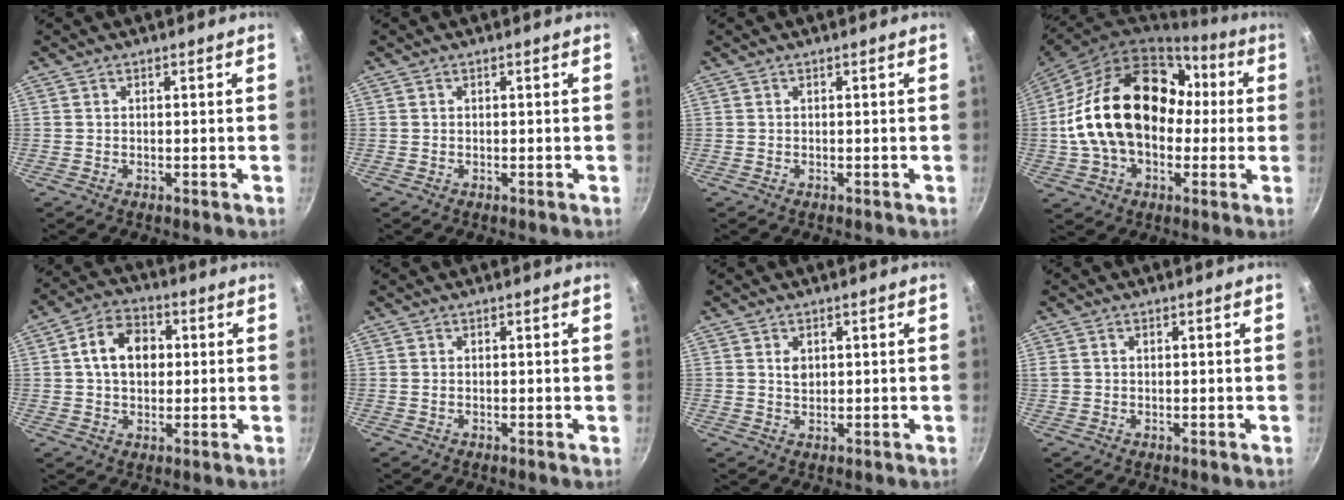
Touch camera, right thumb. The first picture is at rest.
{"total": 0.0}
{"total": 0.0}
{"total": 25.3, "force": [1.1, 17.7, 18.1], "torque": [-0.302, 0.058, 0.021]}
{"total": 10.2, "force": [1.6, 7.4, 6.8], "torque": [-0.087, 0.015, 0.014]}
{"total": 0.0}
{"total": 2.3, "force": [0.7, 1.7, 1.4], "torque": [-0.019, -0.003, 0.014]}
{"total": 1.2, "force": [0.4, 1.0, 0.6], "torque": [-0.009, 0.003, 0.007]}